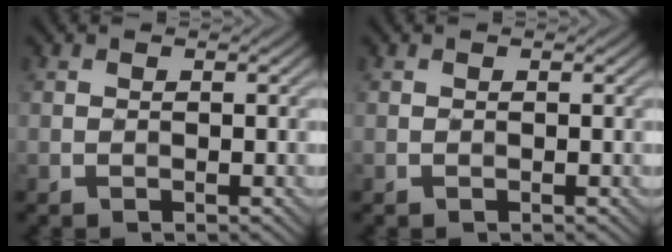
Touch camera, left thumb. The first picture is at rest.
{"total": 0.0}